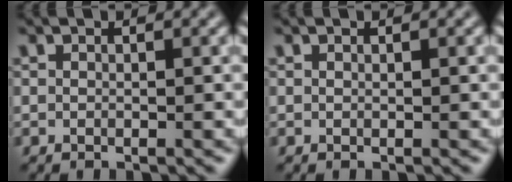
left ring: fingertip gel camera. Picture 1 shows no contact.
{"total": 0.0}